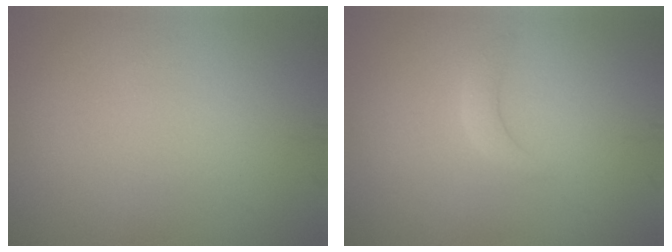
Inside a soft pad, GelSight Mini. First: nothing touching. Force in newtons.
{"total": 1.3, "press": 1.3, "slide": 0.2}